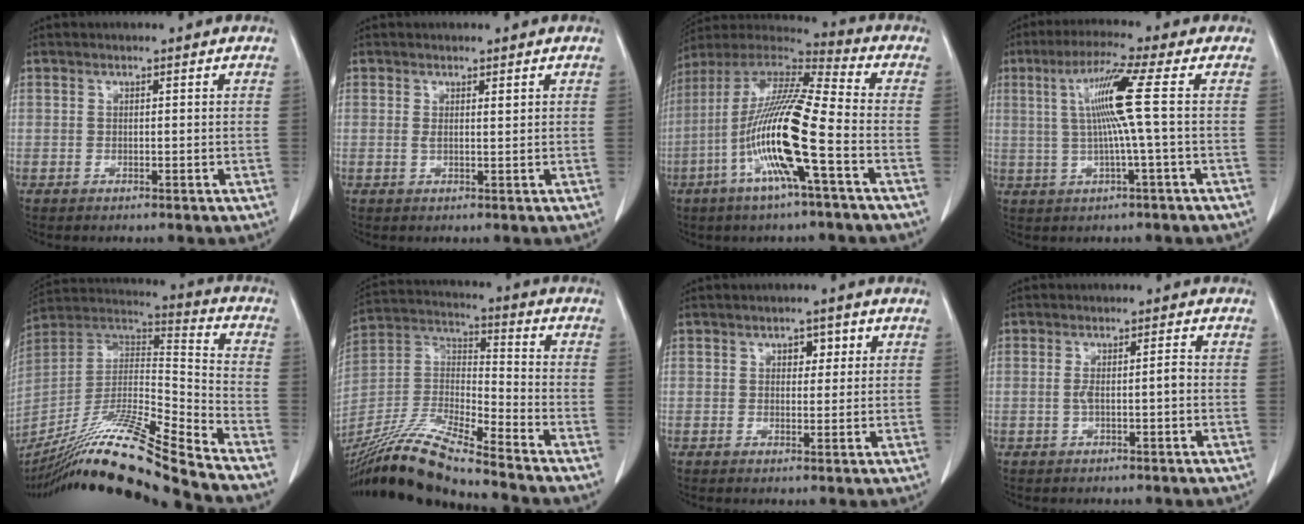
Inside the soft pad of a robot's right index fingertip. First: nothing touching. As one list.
[{"total": 1.1, "force": [0.6, 0.2, 1.0], "torque": [-0.021, 0.001, 0.013]}, {"total": 17.5, "force": [-5.3, 0.7, 16.6], "torque": [-0.333, -0.004, -0.106]}, {"total": 8.2, "force": [1.0, -1.8, 8.0], "torque": [-0.153, 0.011, 0.027]}, {"total": 21.8, "force": [-18.2, -1.8, 11.9], "torque": [-0.238, -0.009, -0.335]}, {"total": 17.9, "force": [-15.9, 0.1, 8.3], "torque": [-0.180, -0.008, -0.299]}, {"total": 2.5, "force": [1.0, 1.6, 1.7], "torque": [-0.019, 0.007, 0.012]}, {"total": 2.7, "force": [-0.5, 0.4, 2.6], "torque": [-0.048, 0.008, -0.004]}]